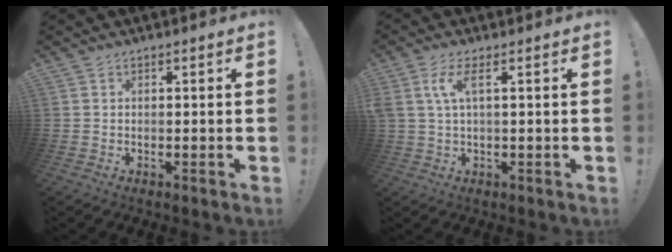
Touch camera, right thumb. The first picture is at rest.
{"total": 5.4, "force": [1.7, 1.3, 4.9], "torque": [-0.098, -0.005, 0.027]}